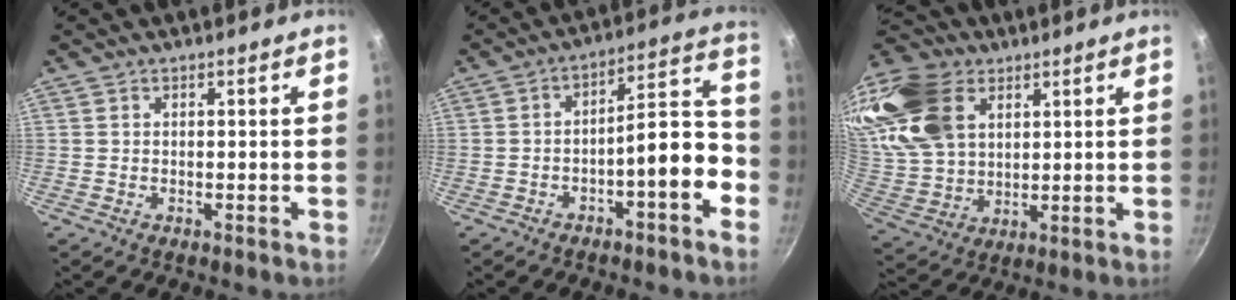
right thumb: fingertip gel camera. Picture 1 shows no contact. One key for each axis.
{"total": 9.8, "fx": -4.2, "fy": 3.1, "fz": 8.3, "tx": -0.096, "ty": 0.064, "tz": -0.060}
{"total": 22.1, "fx": 9.3, "fy": 15.3, "fz": 13.0, "tx": -0.272, "ty": -0.007, "tz": 0.184}